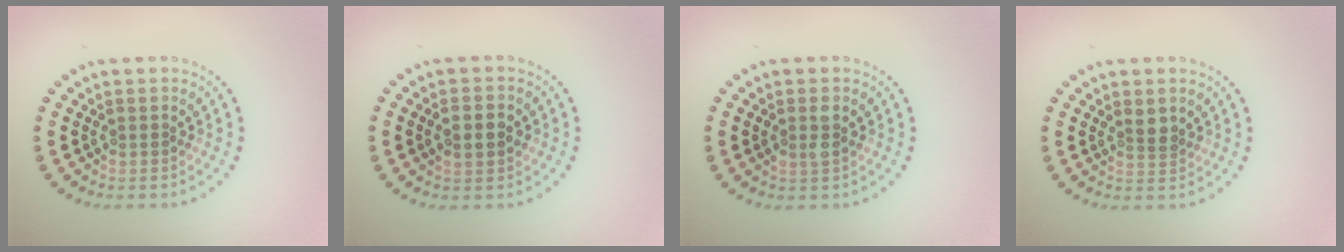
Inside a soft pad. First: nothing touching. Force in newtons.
{"total": 2.6, "press": 2.6, "slide": 0.1}
{"total": 1.5, "press": 1.5, "slide": 0.3}
{"total": 1.7, "press": 1.4, "slide": 0.9}